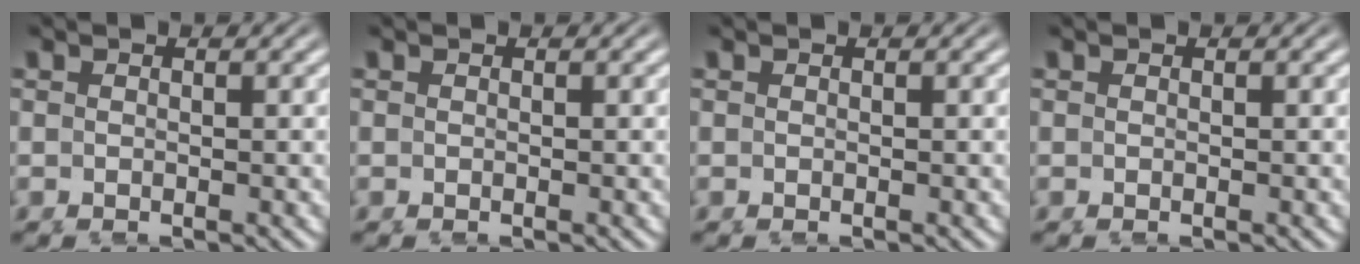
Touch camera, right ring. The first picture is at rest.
{"total": 0.0}
{"total": 0.0}
{"total": 0.0}